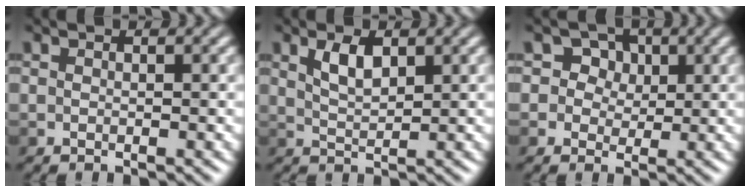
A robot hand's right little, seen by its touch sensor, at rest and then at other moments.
{"total": 2.3, "force": [1.2, 1.0, 1.7], "torque": [-0.038, 0.001, 0.024]}
{"total": 4.1, "force": [2.0, 3.3, 1.6], "torque": [-0.022, 0.002, 0.015]}